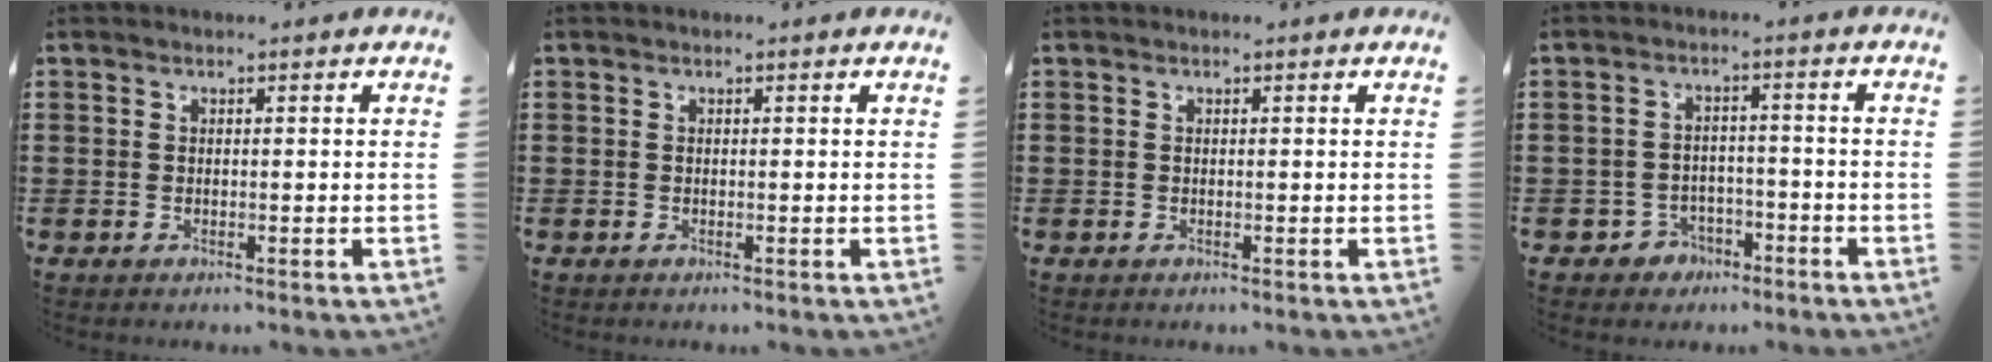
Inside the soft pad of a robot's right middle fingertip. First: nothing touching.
{"total": 0.0}
{"total": 0.0}
{"total": 3.1, "force": [-2.6, 1.7, 0.2], "torque": [-0.014, 0.005, -0.057]}